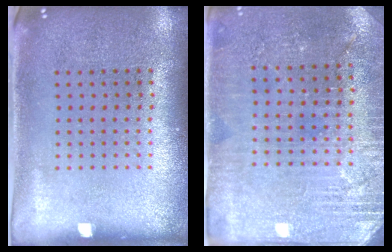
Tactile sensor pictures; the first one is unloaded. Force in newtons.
{"total": 2.8, "press": 2.8, "slide": 0.4}